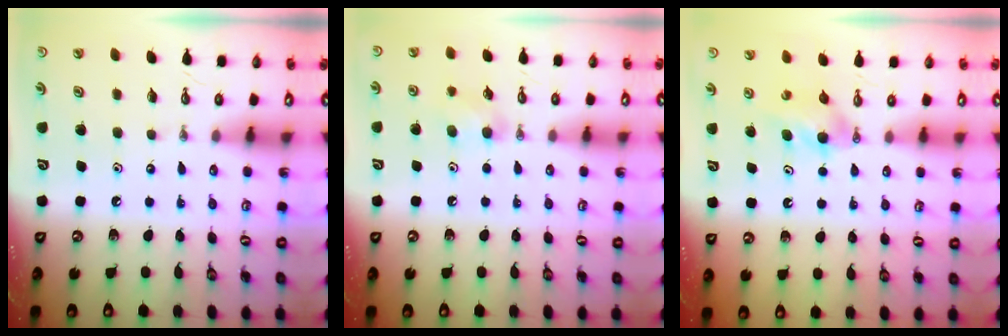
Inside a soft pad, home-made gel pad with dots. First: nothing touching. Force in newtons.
{"total": 7.8, "press": 7.4, "slide": 2.3}
{"total": 5.1, "press": 5.0, "slide": 0.6}